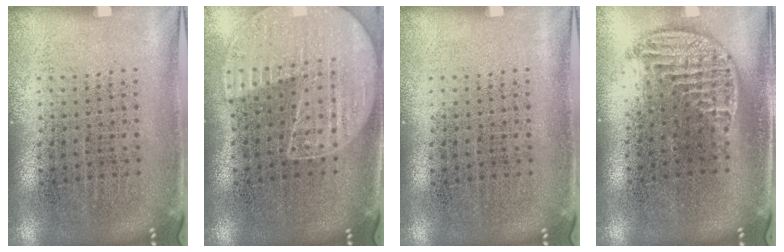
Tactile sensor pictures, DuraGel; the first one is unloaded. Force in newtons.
{"total": 1.3, "press": 1.3, "slide": 0.2}
{"total": 0.0}
{"total": 1.2, "press": 1.0, "slide": 0.6}